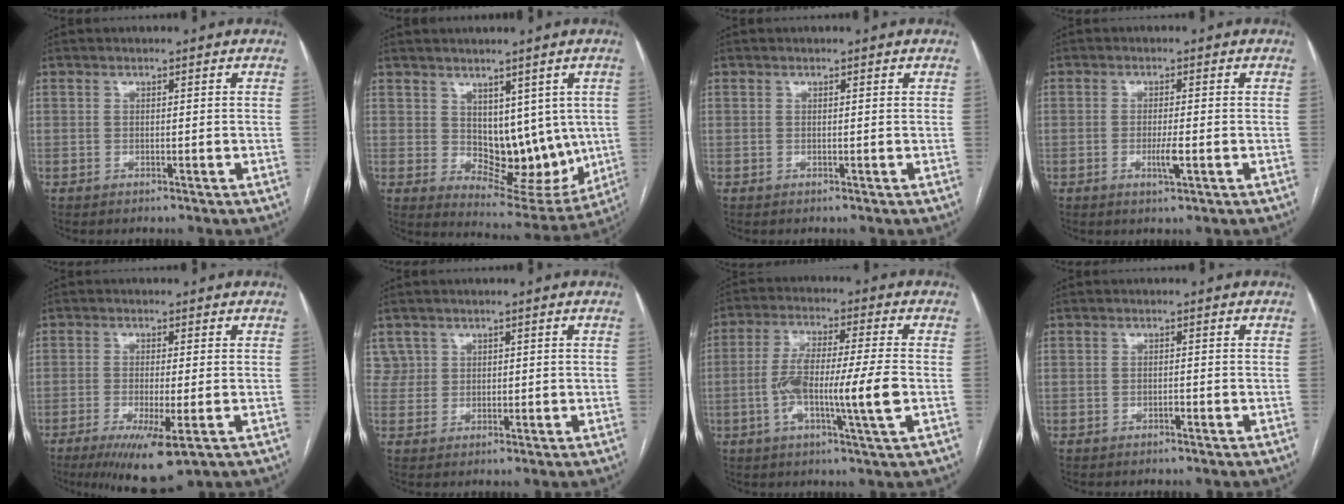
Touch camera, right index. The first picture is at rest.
{"total": 11.0, "force": [1.3, 6.7, 8.6], "torque": [-0.099, -0.003, 0.044]}
{"total": 0.0}
{"total": 2.8, "force": [-0.8, 0.3, 2.7], "torque": [-0.051, -0.004, -0.012]}
{"total": 8.2, "force": [-3.9, 0.9, 7.2], "torque": [-0.120, -0.024, -0.059]}
{"total": 2.9, "force": [1.6, 2.4, -0.3], "torque": [0.022, 0.008, 0.024]}
{"total": 11.8, "force": [-2.3, 0.4, 11.6], "torque": [-0.215, 0.002, -0.047]}
{"total": 0.6, "force": [-0.3, 0.2, 0.4], "torque": [-0.009, 0.001, -0.005]}